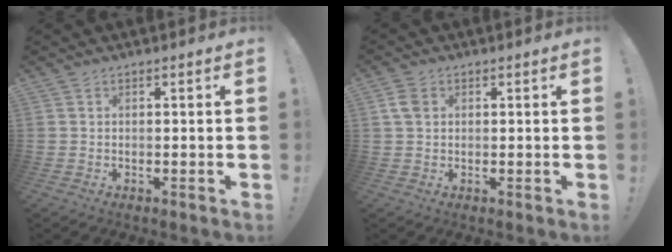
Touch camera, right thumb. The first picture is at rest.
{"total": 4.1, "force": [1.2, 2.7, 2.8], "torque": [-0.048, 0.006, 0.024]}